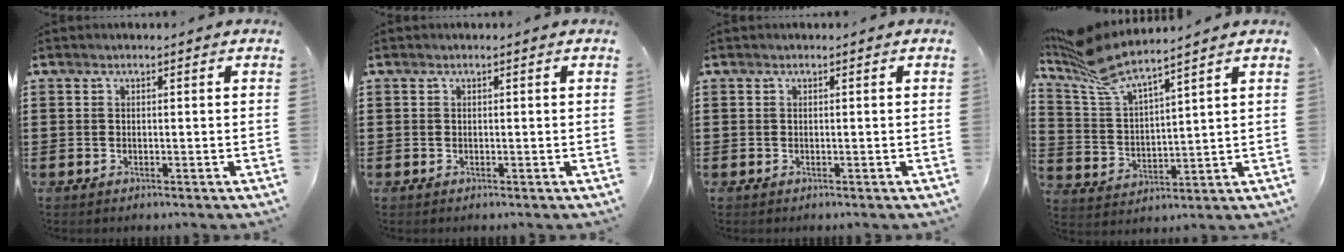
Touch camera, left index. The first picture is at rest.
{"total": 0.0}
{"total": 0.0}
{"total": 7.5, "force": [6.7, 0.8, 3.3], "torque": [-0.096, -0.029, 0.116]}